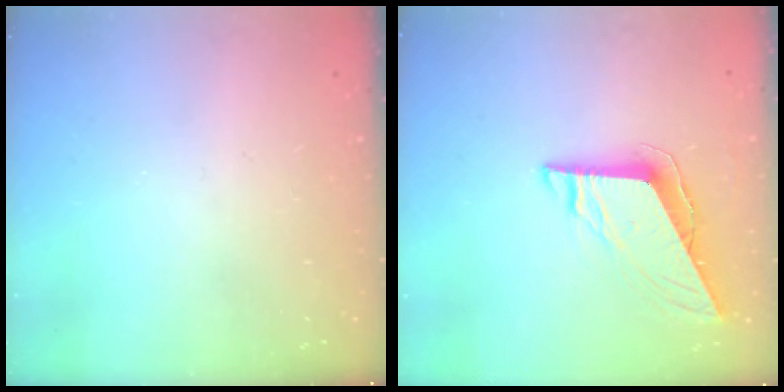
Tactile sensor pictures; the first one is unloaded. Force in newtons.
{"total": 8.5, "press": 8.5, "slide": 0.3}